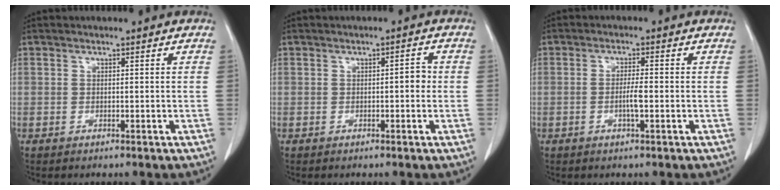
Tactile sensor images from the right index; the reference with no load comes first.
{"total": 1.7, "force": [-0.2, 0.6, 1.6], "torque": [-0.017, 0.004, -0.004]}
{"total": 2.7, "force": [-0.6, 0.2, 2.6], "torque": [-0.049, -0.001, -0.012]}